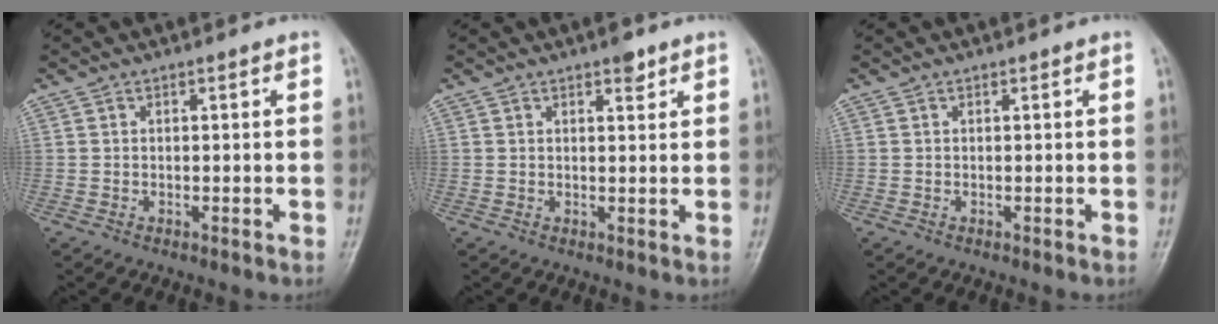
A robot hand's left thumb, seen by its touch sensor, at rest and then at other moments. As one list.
[{"total": 2.3, "force": [1.6, 0.9, 1.4], "torque": [-0.013, -0.009, 0.022]}, {"total": 0.0}]